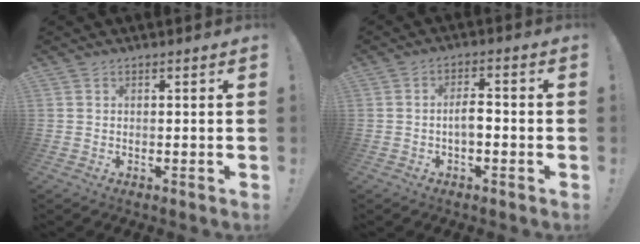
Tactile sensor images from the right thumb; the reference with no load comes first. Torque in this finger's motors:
{"motor_torque": [-0.09, 0.20, -0.22, 0.23, 0.02]}